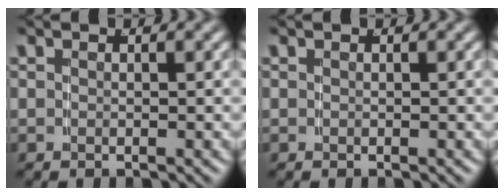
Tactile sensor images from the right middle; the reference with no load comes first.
{"total": 0.0}